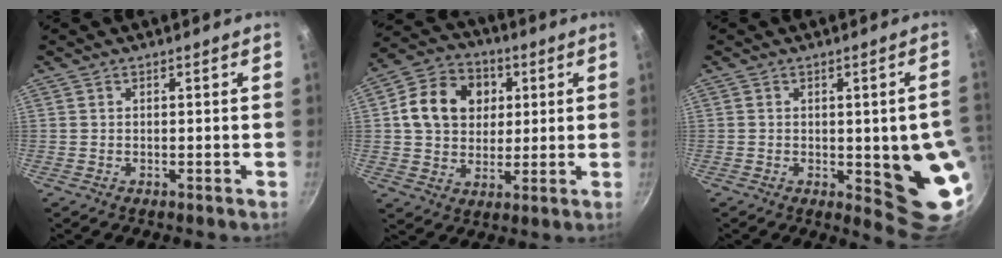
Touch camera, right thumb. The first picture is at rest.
{"total": 13.8, "force": [3.1, 11.3, 7.4], "torque": [-0.103, 0.010, 0.043]}
{"total": 12.1, "force": [-1.4, 3.6, 11.4], "torque": [-0.104, -0.005, -0.012]}